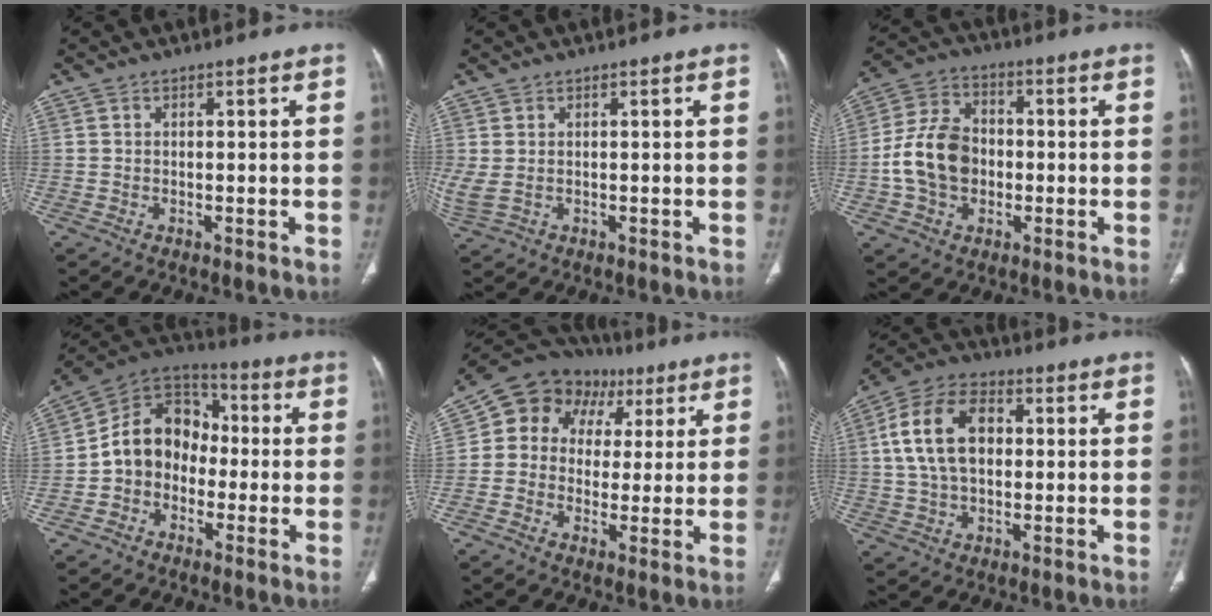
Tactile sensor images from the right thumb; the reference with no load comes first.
{"total": 3.4, "force": [0.2, 2.2, 2.7], "torque": [-0.083, 0.004, 0.013]}
{"total": 12.3, "force": [-1.5, 9.2, 8.1], "torque": [-0.136, 0.028, -0.030]}
{"total": 12.8, "force": [-1.8, 10.5, 7.1], "torque": [-0.088, 0.047, -0.045]}
{"total": 14.3, "force": [3.7, 12.1, 6.5], "torque": [-0.062, 0.032, 0.053]}
{"total": 13.7, "force": [2.0, 8.8, 10.4], "torque": [-0.188, 0.022, 0.031]}